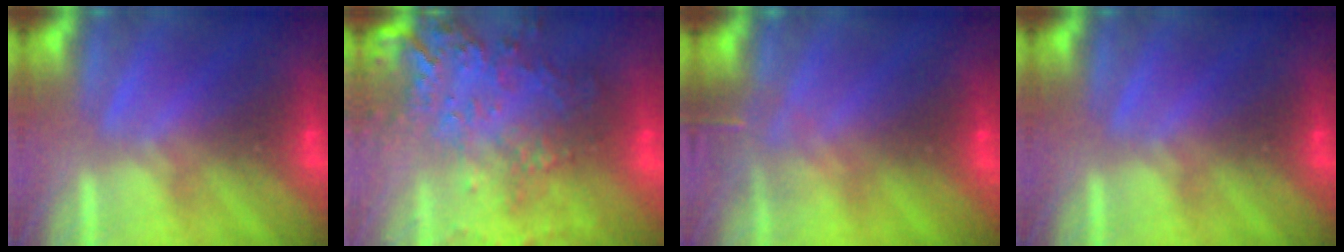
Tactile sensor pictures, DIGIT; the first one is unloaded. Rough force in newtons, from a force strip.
{"total": 7.7}
{"total": 3.4}
{"total": 0.0}